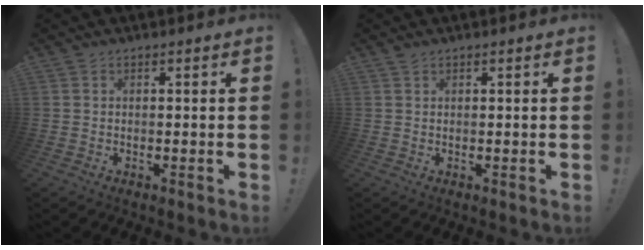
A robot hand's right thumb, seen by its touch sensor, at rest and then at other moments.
{"total": 0.7, "force": [0.6, 0.1, 0.3], "torque": [0.000, -0.003, 0.010]}